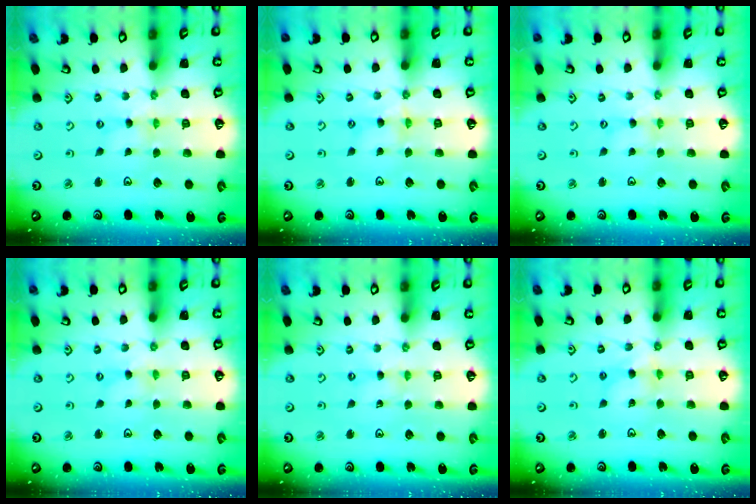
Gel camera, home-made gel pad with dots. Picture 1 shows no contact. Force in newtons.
{"total": 2.4, "press": 2.4, "slide": 0.3}
{"total": 1.1, "press": 1.1, "slide": 0.1}
{"total": 0.0}
{"total": 1.0, "press": 1.0, "slide": 0.2}
{"total": 5.0, "press": 4.9, "slide": 0.3}